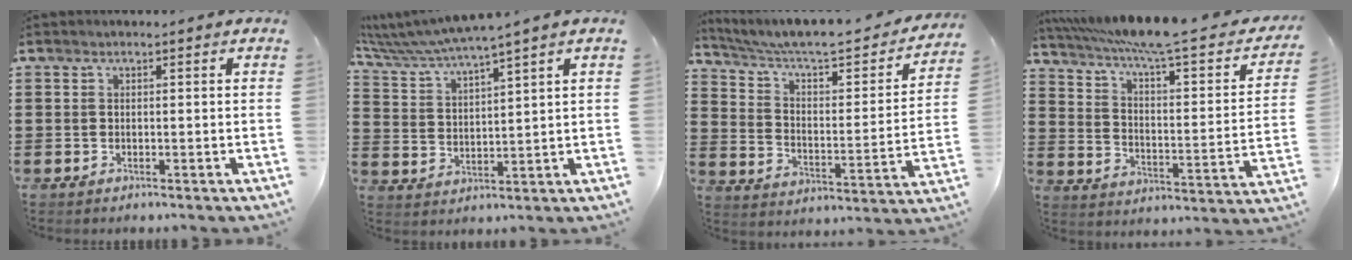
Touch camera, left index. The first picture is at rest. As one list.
[{"total": 4.3, "force": [3.8, -0.7, 1.8], "torque": [-0.055, -0.031, 0.060]}, {"total": 6.1, "force": [5.0, 1.3, 3.1], "torque": [-0.086, -0.045, 0.080]}, {"total": 8.1, "force": [6.1, -0.1, 5.4], "torque": [-0.119, -0.044, 0.093]}]